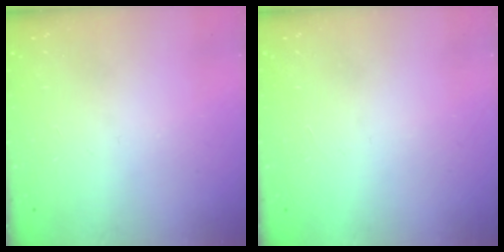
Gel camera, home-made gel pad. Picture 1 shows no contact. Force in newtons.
{"total": 1.5, "press": 1.5, "slide": 0.1}